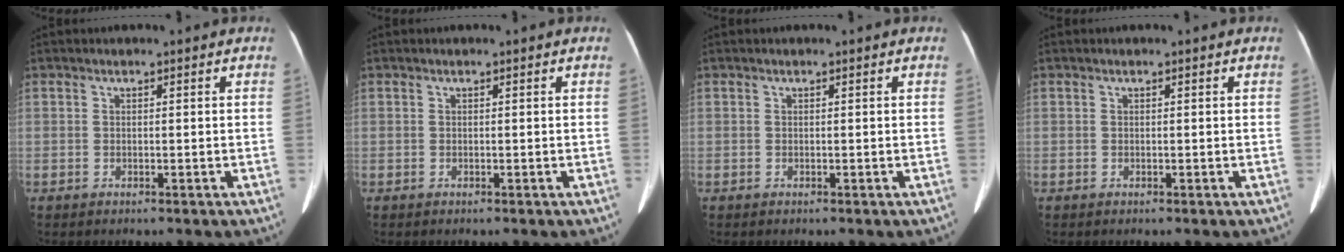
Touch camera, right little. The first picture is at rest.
{"total": 0.0}
{"total": 0.0}
{"total": 0.0}